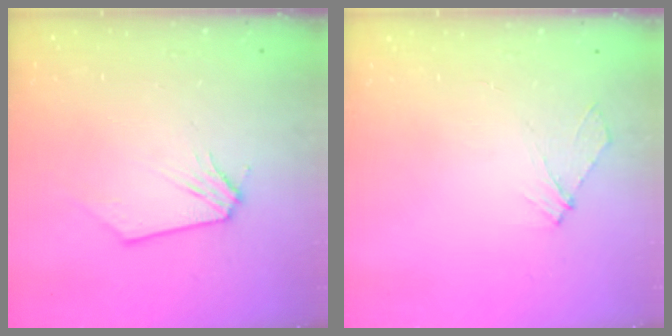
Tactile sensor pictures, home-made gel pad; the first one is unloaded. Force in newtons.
{"total": 3.9, "press": 3.8, "slide": 0.6}